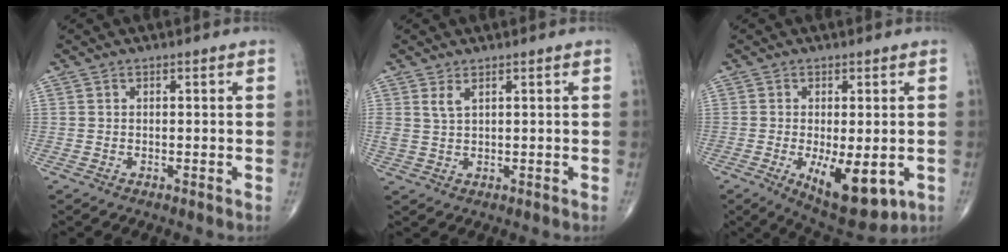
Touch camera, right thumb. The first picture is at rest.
{"total": 2.4, "force": [1.4, 0.8, 1.7], "torque": [-0.041, -0.004, 0.035]}
{"total": 11.7, "force": [-3.3, 4.8, 10.2], "torque": [-0.143, -0.019, -0.035]}